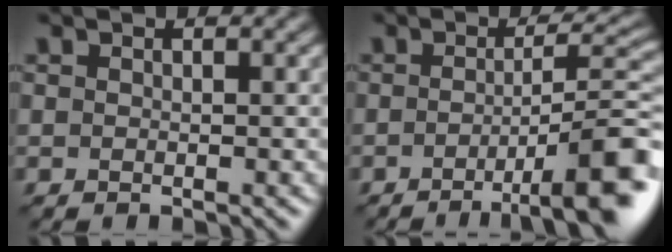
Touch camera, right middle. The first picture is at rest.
{"total": 8.1, "force": [-4.0, 0.9, 7.0], "torque": [-0.091, 0.007, -0.064]}